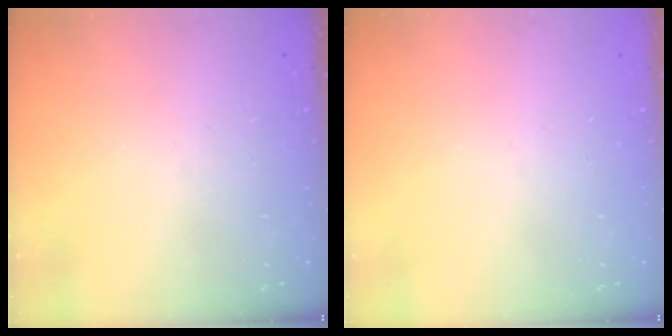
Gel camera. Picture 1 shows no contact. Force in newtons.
{"total": 0.0}